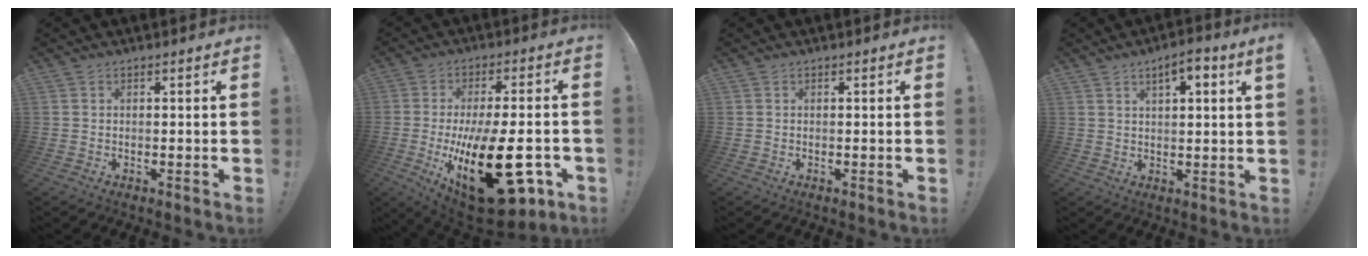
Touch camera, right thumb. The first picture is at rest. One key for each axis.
{"total": 28.8, "fx": -7.3, "fy": 11.9, "fz": 25.2, "tx": -0.399, "ty": 0.021, "tz": -0.094}
{"total": 0.0}
{"total": 5.1, "fx": 2.8, "fy": 0.6, "fz": 4.1, "tx": -0.059, "ty": -0.012, "tz": 0.043}